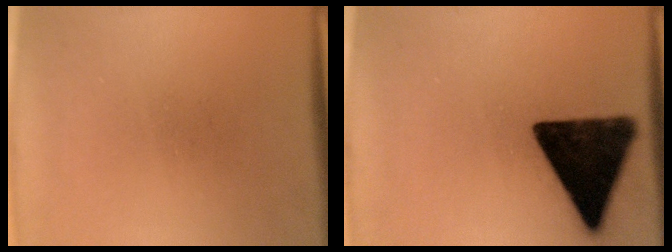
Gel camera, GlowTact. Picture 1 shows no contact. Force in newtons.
{"total": 16.1}